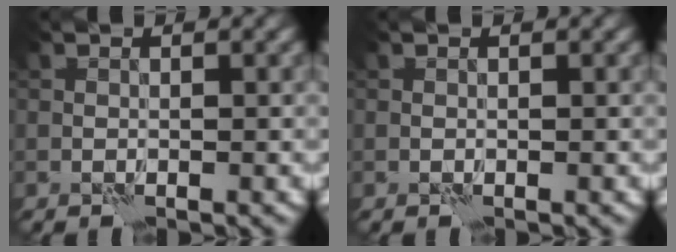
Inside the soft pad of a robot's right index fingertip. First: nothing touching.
{"total": 0.0}